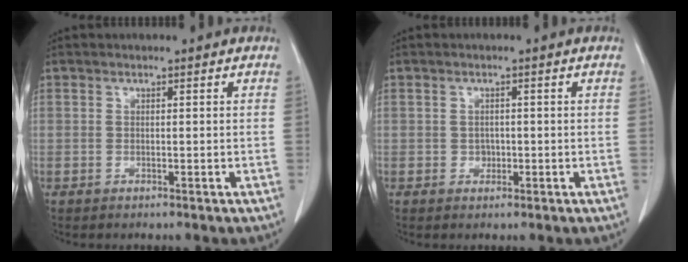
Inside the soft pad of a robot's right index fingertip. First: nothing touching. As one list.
[{"total": 1.0, "force": [-0.3, 0.9, 0.5], "torque": [-0.006, 0.003, -0.002]}]